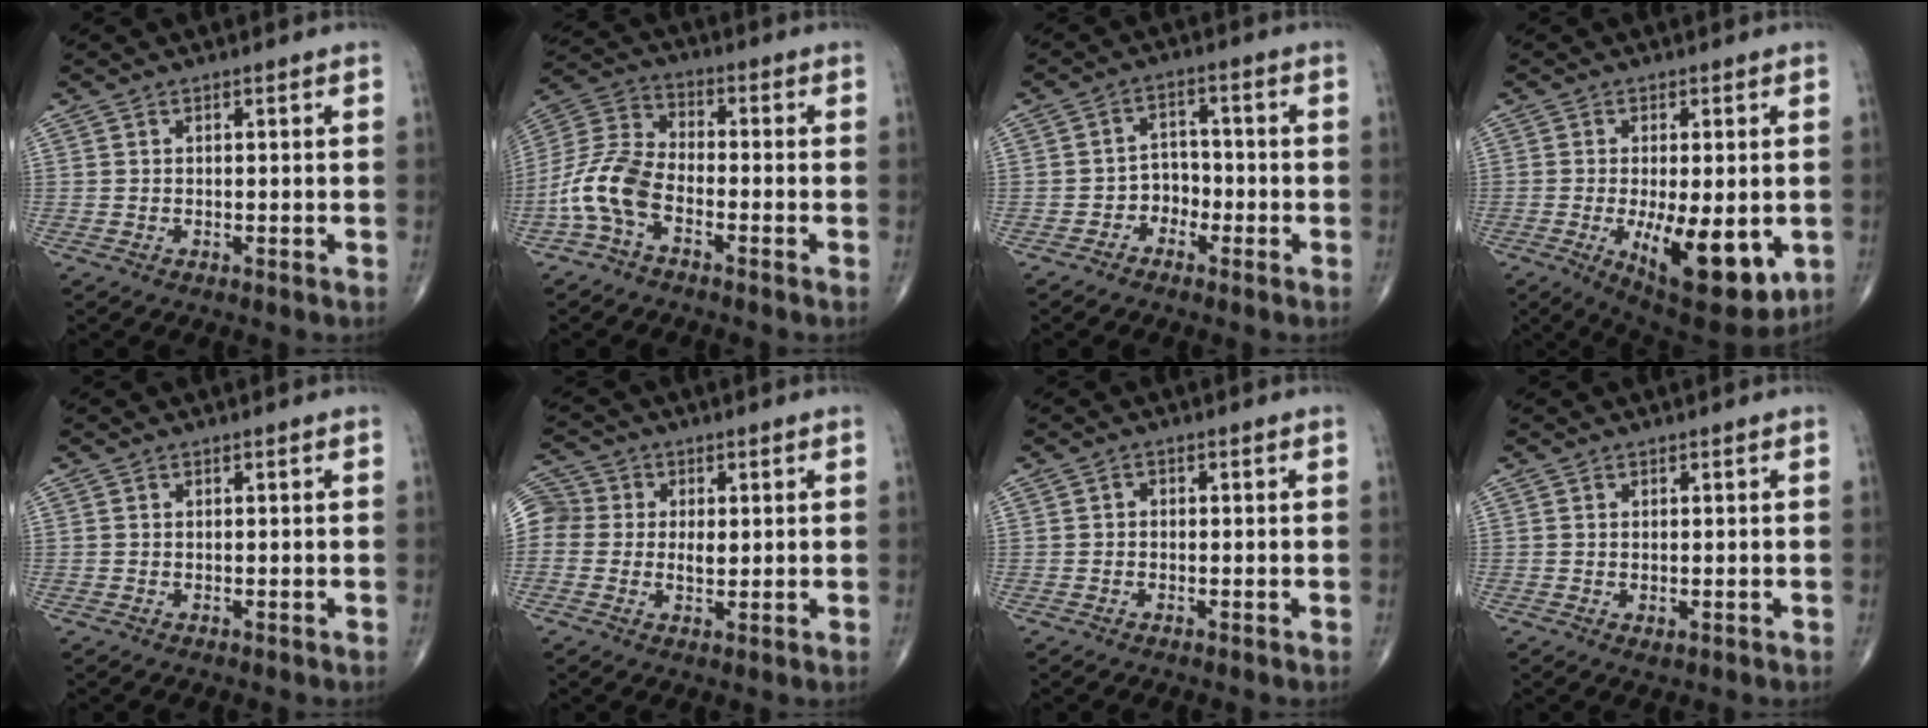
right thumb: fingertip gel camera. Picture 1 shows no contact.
{"total": 10.1, "force": [-4.3, 5.2, 7.5], "torque": [-0.166, 0.034, -0.096]}
{"total": 3.9, "force": [-2.2, 3.0, 1.2], "torque": [0.008, 0.025, -0.048]}
{"total": 15.3, "force": [-3.8, 6.1, 13.5], "torque": [-0.189, -0.023, -0.038]}
{"total": 0.0}
{"total": 11.2, "force": [1.3, 9.3, 6.1], "torque": [-0.123, 0.015, 0.019]}
{"total": 0.7, "force": [-0.1, 0.6, 0.3], "torque": [0.002, 0.003, -0.008]}
{"total": 1.1, "force": [-0.1, 0.6, 0.9], "torque": [-0.016, -0.005, 0.001]}